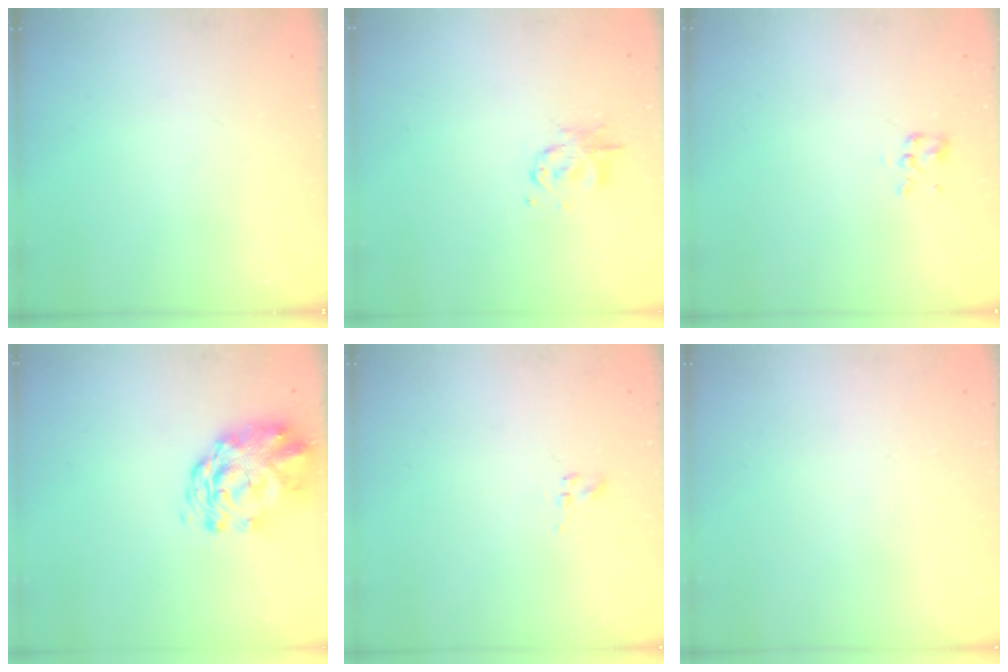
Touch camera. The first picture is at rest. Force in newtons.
{"total": 2.9, "press": 2.8, "slide": 0.4}
{"total": 1.9, "press": 1.8, "slide": 0.8}
{"total": 2.8, "press": 2.5, "slide": 1.1}
{"total": 1.0, "press": 0.8, "slide": 0.6}
{"total": 1.8, "press": 1.8, "slide": 0.2}